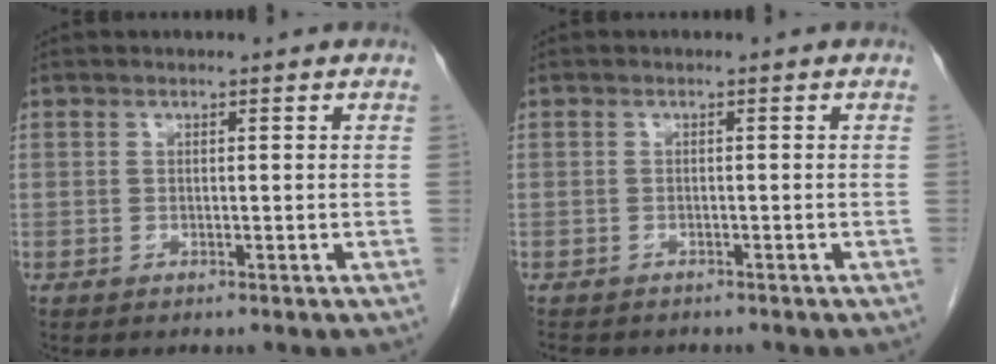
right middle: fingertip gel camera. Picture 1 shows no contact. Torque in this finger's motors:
{"motor_torque": [0.06, -0.01, -0.01, 0.01]}